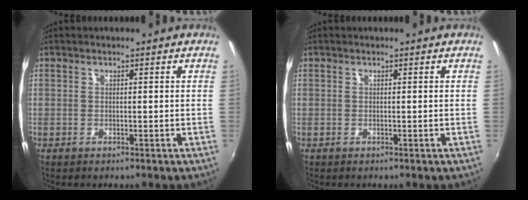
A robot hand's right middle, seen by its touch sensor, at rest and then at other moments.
{"total": 0.0}